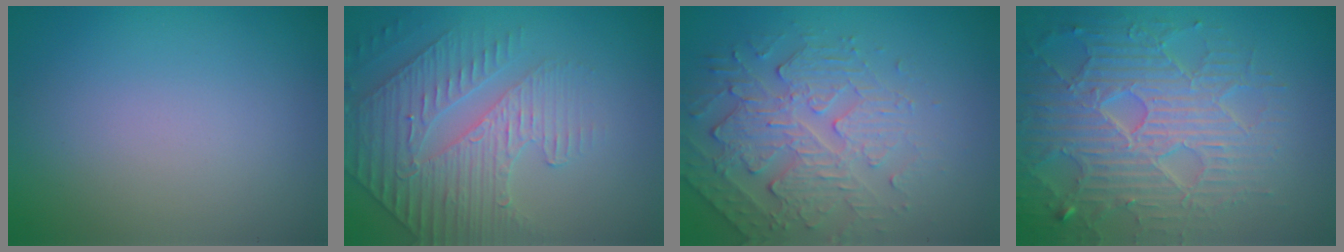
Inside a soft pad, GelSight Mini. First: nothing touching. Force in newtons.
{"total": 4.1, "press": 3.7, "slide": 1.8}
{"total": 4.9, "press": 3.7, "slide": 3.1}
{"total": 7.0, "press": 5.7, "slide": 4.0}